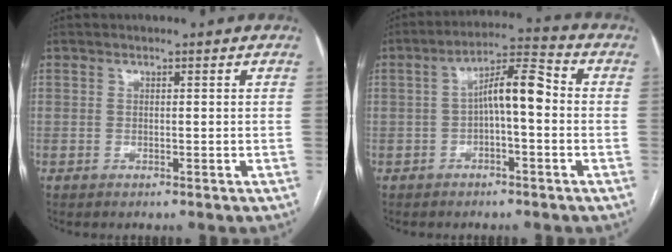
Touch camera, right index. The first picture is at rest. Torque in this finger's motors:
{"motor_torque": [1.34, -0.17, 0.34, 0.12]}